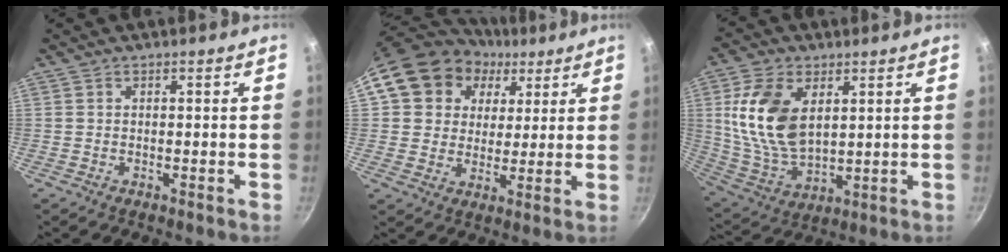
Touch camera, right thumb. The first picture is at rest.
{"total": 16.4, "force": [6.7, 13.5, 6.4], "torque": [-0.097, 0.012, 0.109]}
{"total": 15.8, "force": [4.1, 9.6, 11.9], "torque": [-0.215, -0.021, 0.091]}